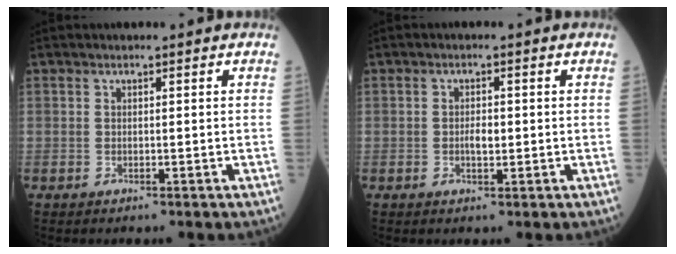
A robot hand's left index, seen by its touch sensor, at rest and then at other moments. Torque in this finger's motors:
{"motor_torque": [0.09, 0.10, 0.03, 0.01]}